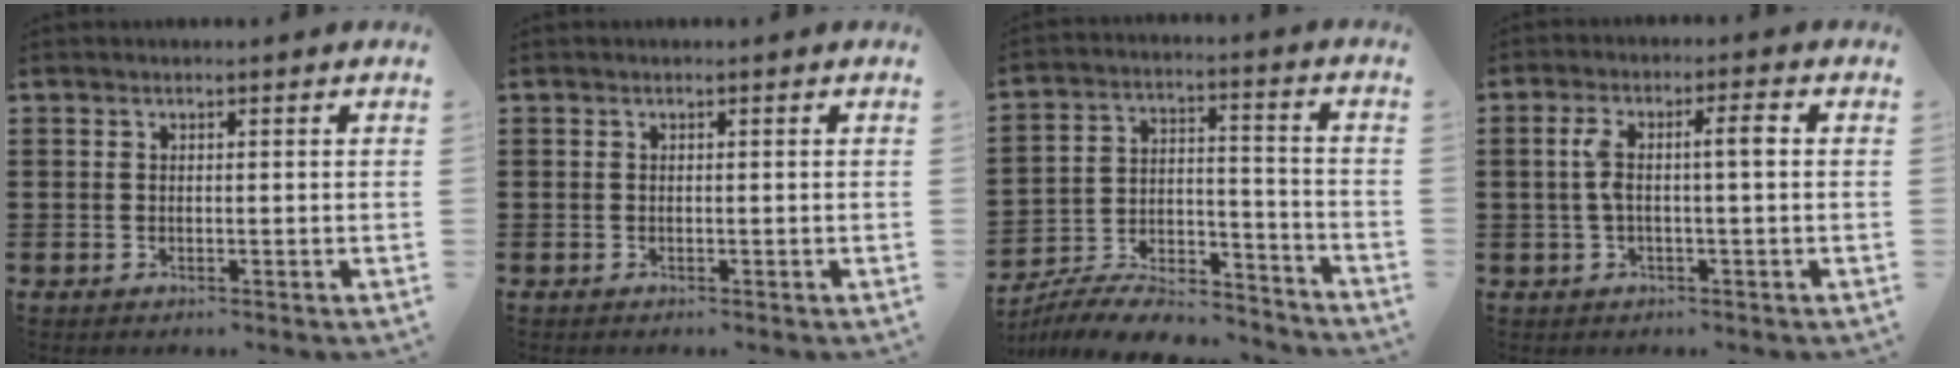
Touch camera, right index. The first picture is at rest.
{"total": 0.0}
{"total": 8.8, "force": [-8.0, 2.2, 3.0], "torque": [-0.053, 0.018, -0.156]}
{"total": 5.0, "force": [0.1, 1.0, 4.9], "torque": [-0.098, 0.007, -0.006]}